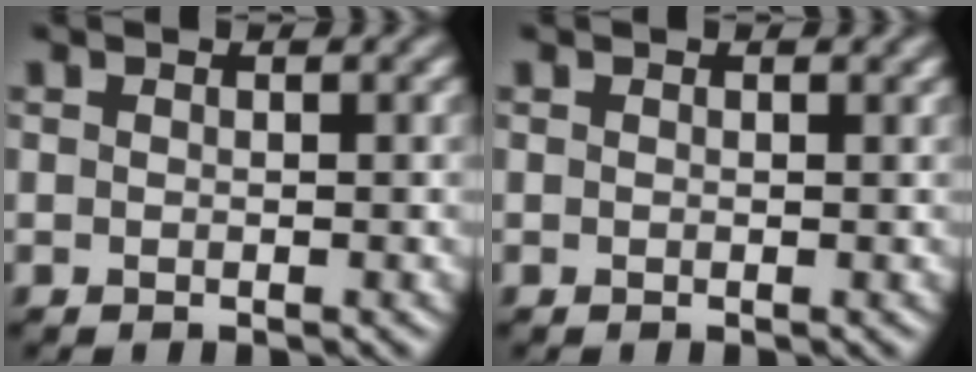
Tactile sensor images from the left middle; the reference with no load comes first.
{"total": 0.0}